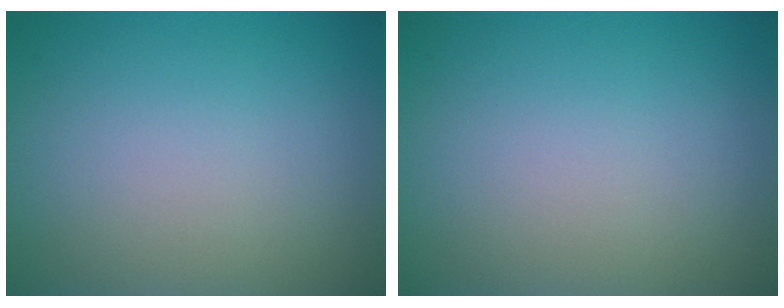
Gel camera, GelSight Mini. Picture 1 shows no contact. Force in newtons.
{"total": 0.0}